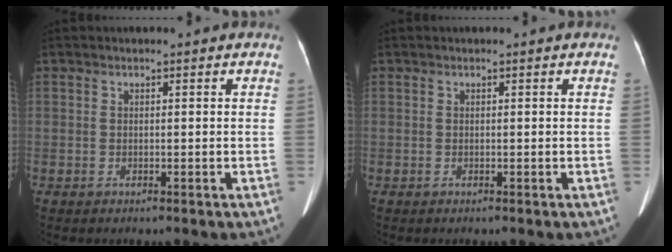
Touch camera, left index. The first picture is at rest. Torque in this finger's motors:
{"motor_torque": [0.01, 0.03, 0.00, 0.00]}